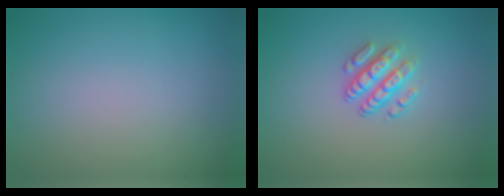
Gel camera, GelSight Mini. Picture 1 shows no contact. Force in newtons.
{"total": 2.8, "press": 2.4, "slide": 1.5}